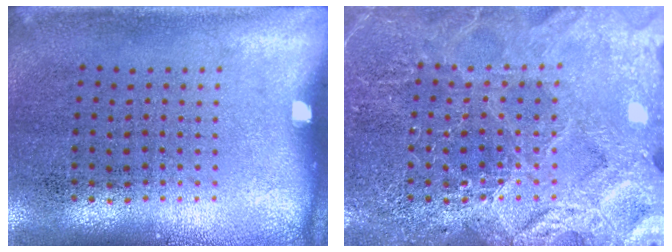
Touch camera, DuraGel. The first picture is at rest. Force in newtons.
{"total": 6.1, "press": 6.0, "slide": 0.9}